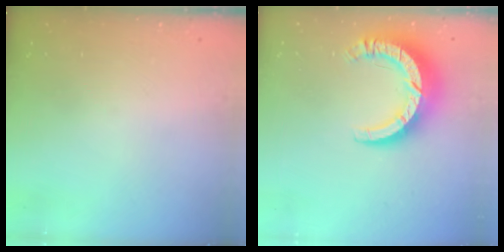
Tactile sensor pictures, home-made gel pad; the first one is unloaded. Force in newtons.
{"total": 11.5, "press": 11.5, "slide": 1.0}